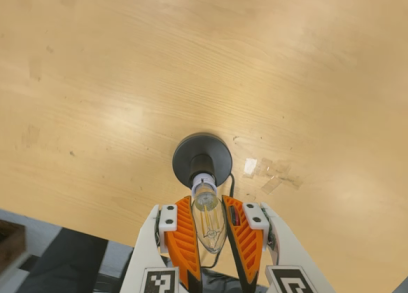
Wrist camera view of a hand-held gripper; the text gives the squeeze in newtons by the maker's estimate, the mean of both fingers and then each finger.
{"total": 11.3, "left": 10.6, "right": 11.9}